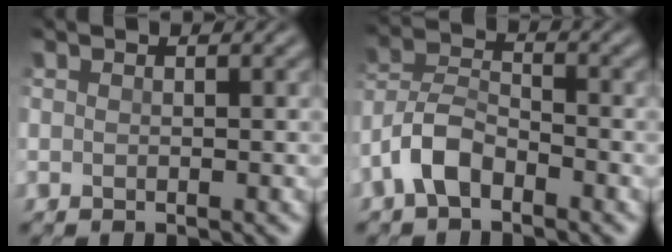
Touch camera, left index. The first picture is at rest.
{"total": 4.1, "force": [-2.7, 1.8, 2.5], "torque": [-0.057, 0.012, -0.059]}